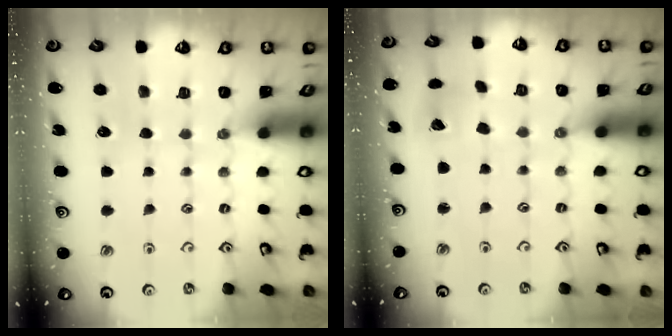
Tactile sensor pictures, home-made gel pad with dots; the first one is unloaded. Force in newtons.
{"total": 5.5, "press": 5.4, "slide": 0.6}